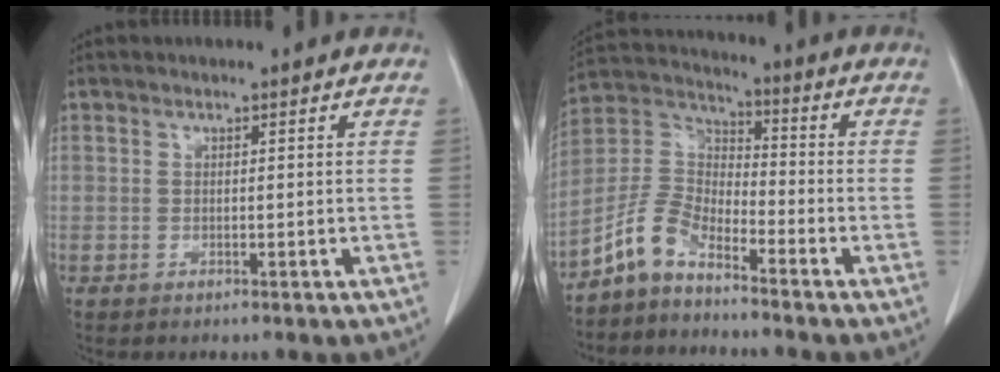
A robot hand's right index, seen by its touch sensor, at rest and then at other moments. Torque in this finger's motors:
{"motor_torque": [0.36, -0.38, 0.26, 0.05]}